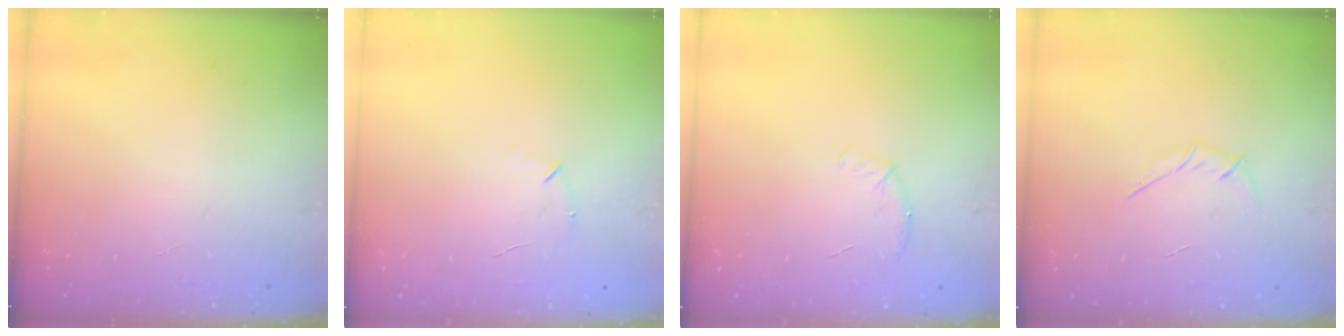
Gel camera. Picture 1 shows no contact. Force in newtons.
{"total": 4.3, "press": 4.1, "slide": 1.1}
{"total": 5.5, "press": 5.3, "slide": 1.4}
{"total": 3.3, "press": 3.2, "slide": 0.9}